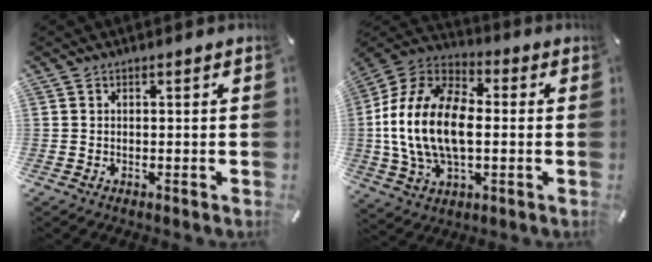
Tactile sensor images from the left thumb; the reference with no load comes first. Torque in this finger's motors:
{"motor_torque": [0.83, 1.23, 2.77, 0.00, 0.88]}